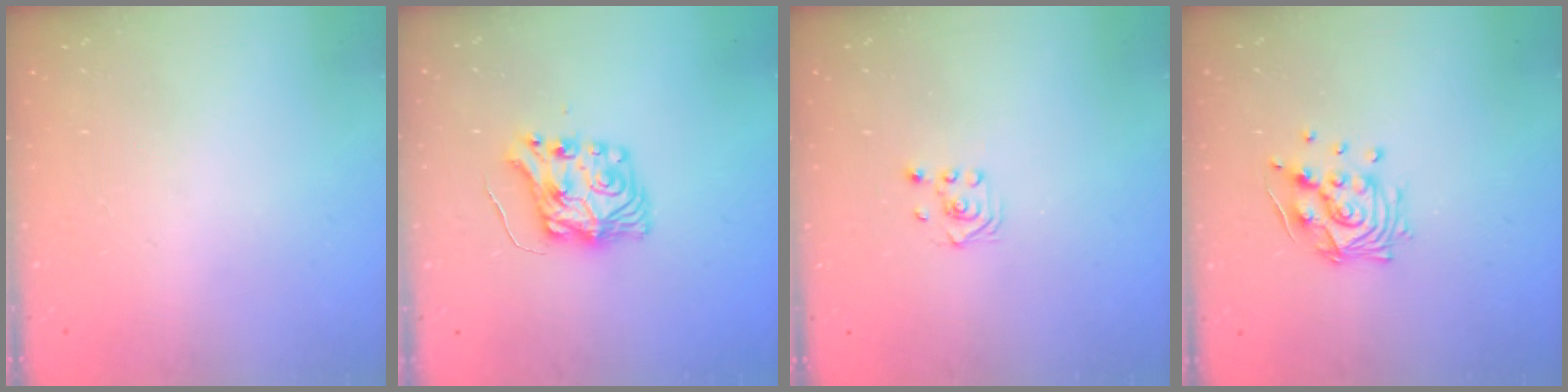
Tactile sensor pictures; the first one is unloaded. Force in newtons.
{"total": 8.1, "press": 8.0, "slide": 0.7}
{"total": 1.6, "press": 1.4, "slide": 0.9}
{"total": 12.0, "press": 11.9, "slide": 1.2}